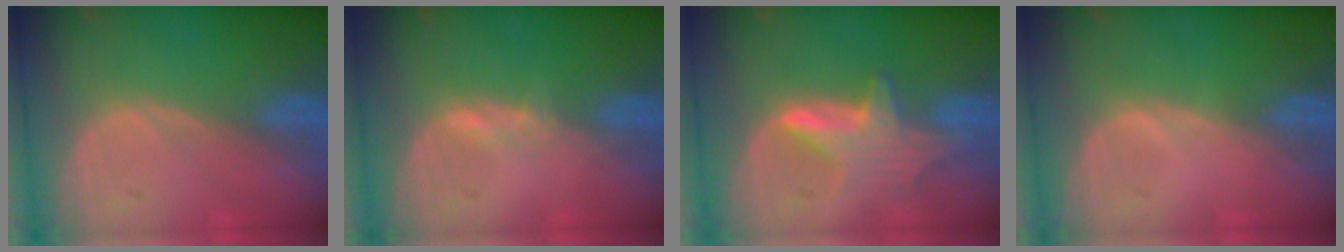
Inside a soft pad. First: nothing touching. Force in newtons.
{"total": 1.1, "press": 1.1, "slide": 0.3}
{"total": 6.6, "press": 6.2, "slide": 2.1}
{"total": 0.5, "press": 0.1, "slide": 0.5}